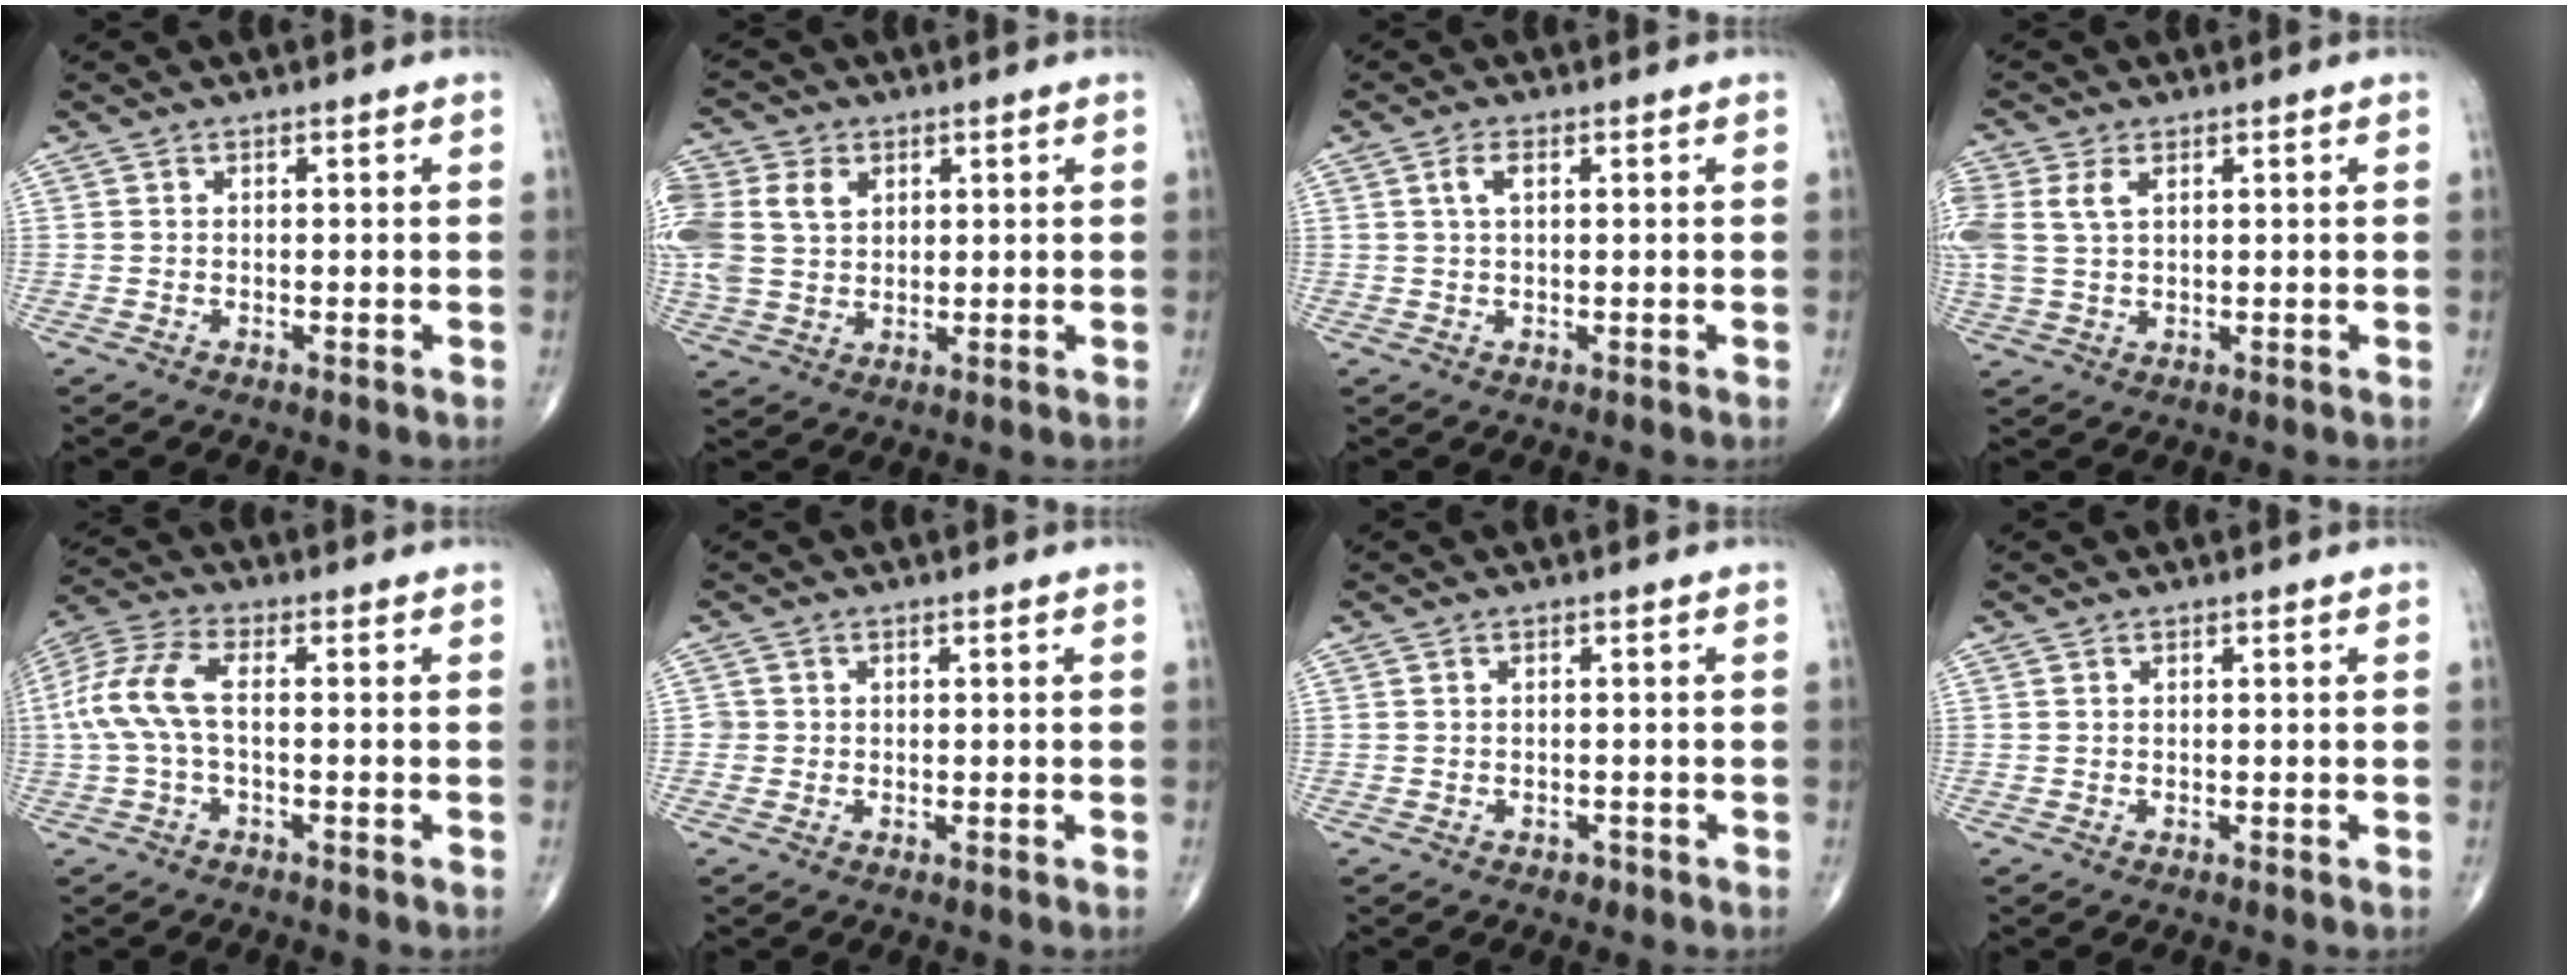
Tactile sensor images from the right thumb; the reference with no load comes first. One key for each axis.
{"total": 13.1, "fx": 3.4, "fy": 9.9, "fz": 7.7, "tx": -0.189, "ty": 0.007, "tz": 0.067}
{"total": 2.4, "fx": 0.7, "fy": 1.0, "fz": 2.0, "tx": -0.042, "ty": 0.007, "tz": 0.015}
{"total": 6.9, "fx": 2.0, "fy": 4.2, "fz": 5.1, "tx": -0.141, "ty": 0.012, "tz": 0.048}
{"total": 8.9, "fx": -0.4, "fy": 3.9, "fz": 8.0, "tx": -0.199, "ty": 0.026, "tz": -0.011}
{"total": 1.3, "fx": -0.2, "fy": 1.3, "fz": 0.0, "tx": 0.009, "ty": 0.006, "tz": -0.007}
{"total": 1.0, "fx": -0.7, "fy": 0.7, "fz": 0.3, "tx": -0.002, "ty": 0.001, "tz": -0.011}
{"total": 0.0}